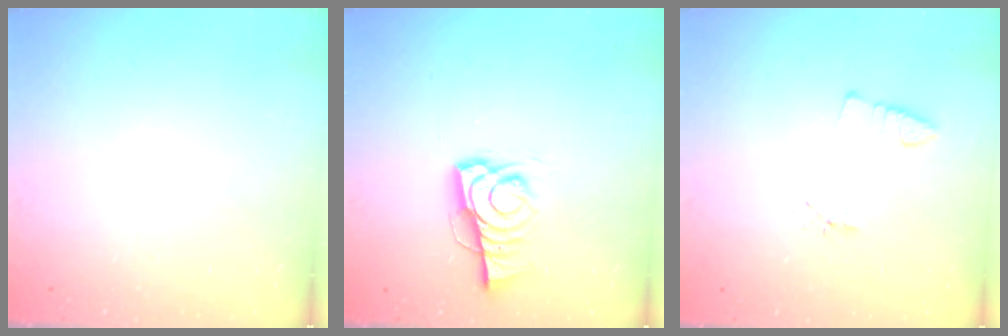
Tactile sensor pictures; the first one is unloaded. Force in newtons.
{"total": 7.3, "press": 7.3, "slide": 0.9}
{"total": 1.9, "press": 1.3, "slide": 1.3}